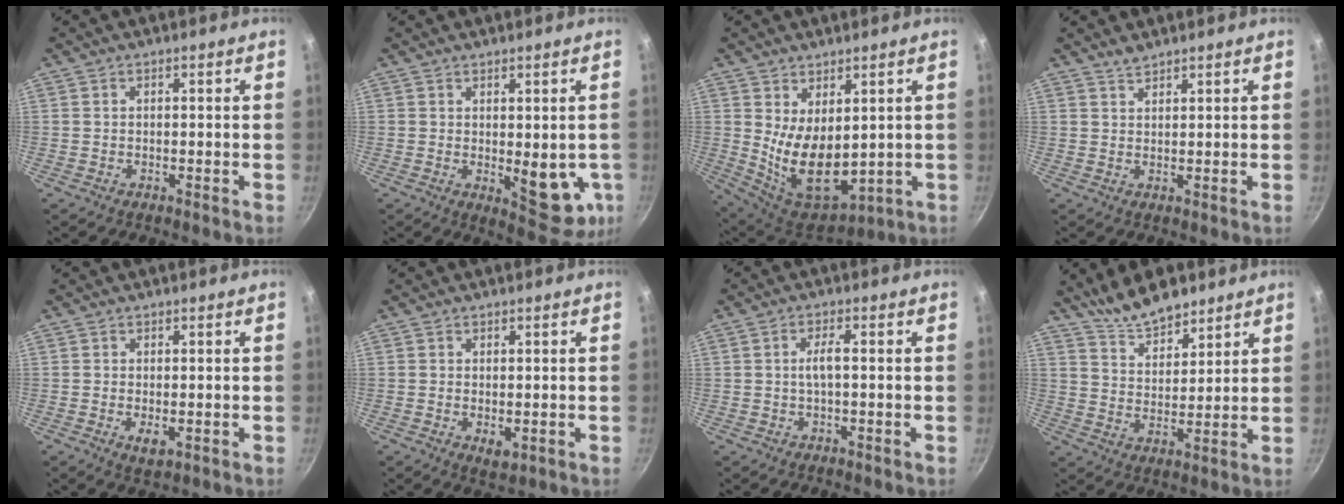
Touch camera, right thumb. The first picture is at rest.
{"total": 9.9, "force": [-0.5, 4.2, 8.9], "torque": [-0.084, -0.015, 0.005]}
{"total": 13.0, "force": [1.4, 7.5, 10.5], "torque": [-0.153, -0.041, 0.055]}
{"total": 1.8, "force": [1.7, 0.4, 0.3], "torque": [-0.004, -0.006, 0.033]}
{"total": 2.8, "force": [-0.5, 1.5, 2.3], "torque": [-0.039, -0.010, -0.005]}
{"total": 2.8, "force": [-0.3, 1.7, 2.2], "torque": [-0.035, -0.011, -0.001]}
{"total": 2.8, "force": [-0.1, 0.7, 2.7], "torque": [-0.057, 0.010, -0.001]}
{"total": 9.4, "force": [7.8, 3.3, 4.0], "torque": [-0.048, -0.052, 0.140]}